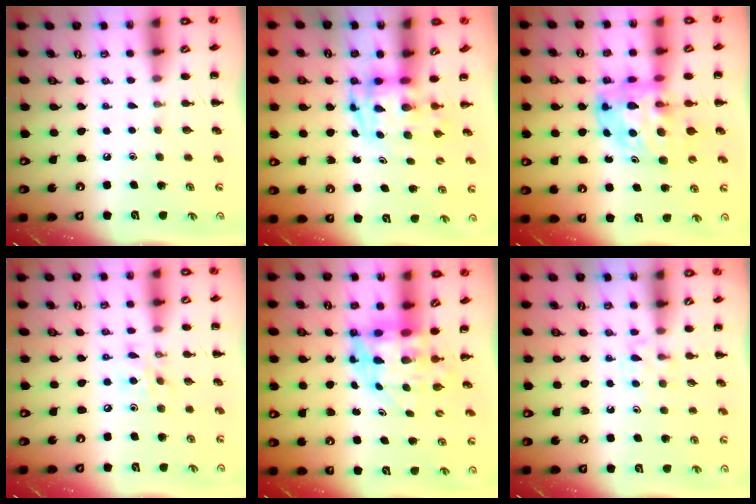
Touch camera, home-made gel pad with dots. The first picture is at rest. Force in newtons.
{"total": 3.5, "press": 3.5, "slide": 0.7}
{"total": 10.5, "press": 10.0, "slide": 3.4}
{"total": 6.7, "press": 6.7, "slide": 0.6}
{"total": 6.2, "press": 5.9, "slide": 1.8}
{"total": 5.0, "press": 4.6, "slide": 1.8}